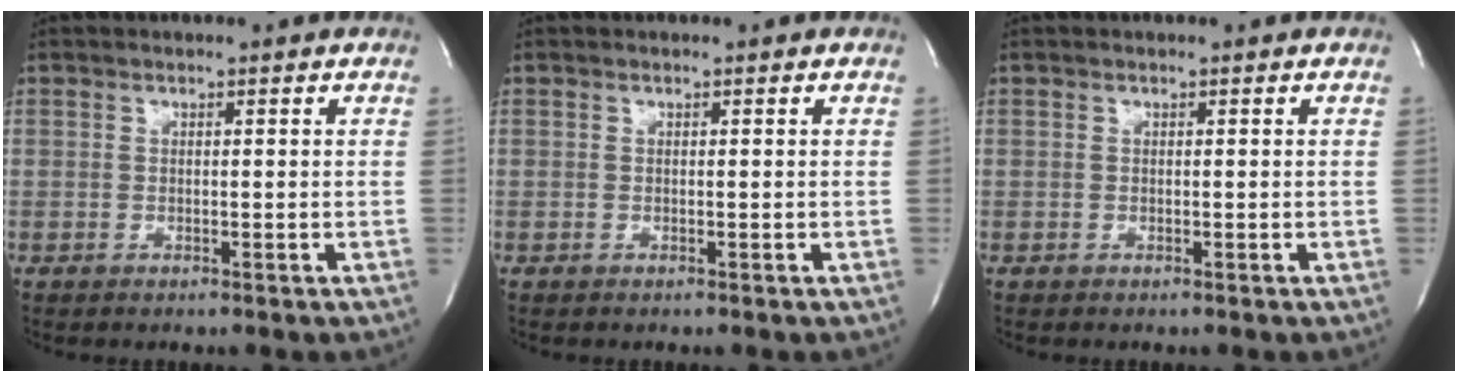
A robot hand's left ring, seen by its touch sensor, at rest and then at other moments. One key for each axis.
{"total": 0.0}
{"total": 0.0}